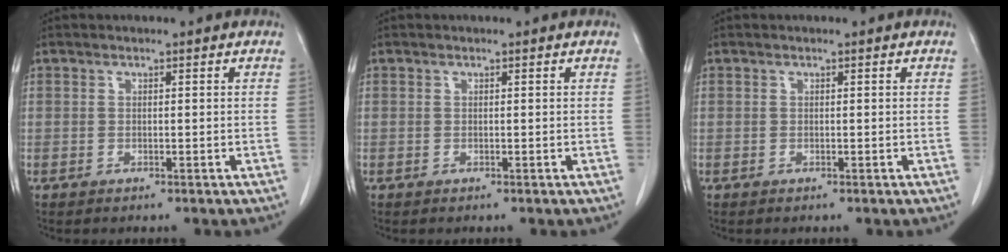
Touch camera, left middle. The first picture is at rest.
{"total": 0.0}
{"total": 0.0}